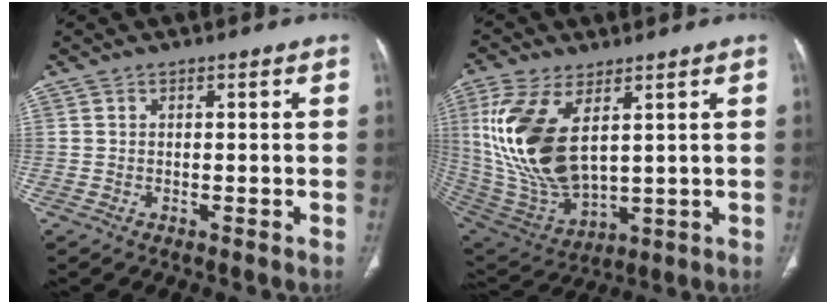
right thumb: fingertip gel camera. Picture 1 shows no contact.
{"total": 19.0, "force": [5.2, 9.6, 15.5], "torque": [-0.323, -0.025, 0.117]}